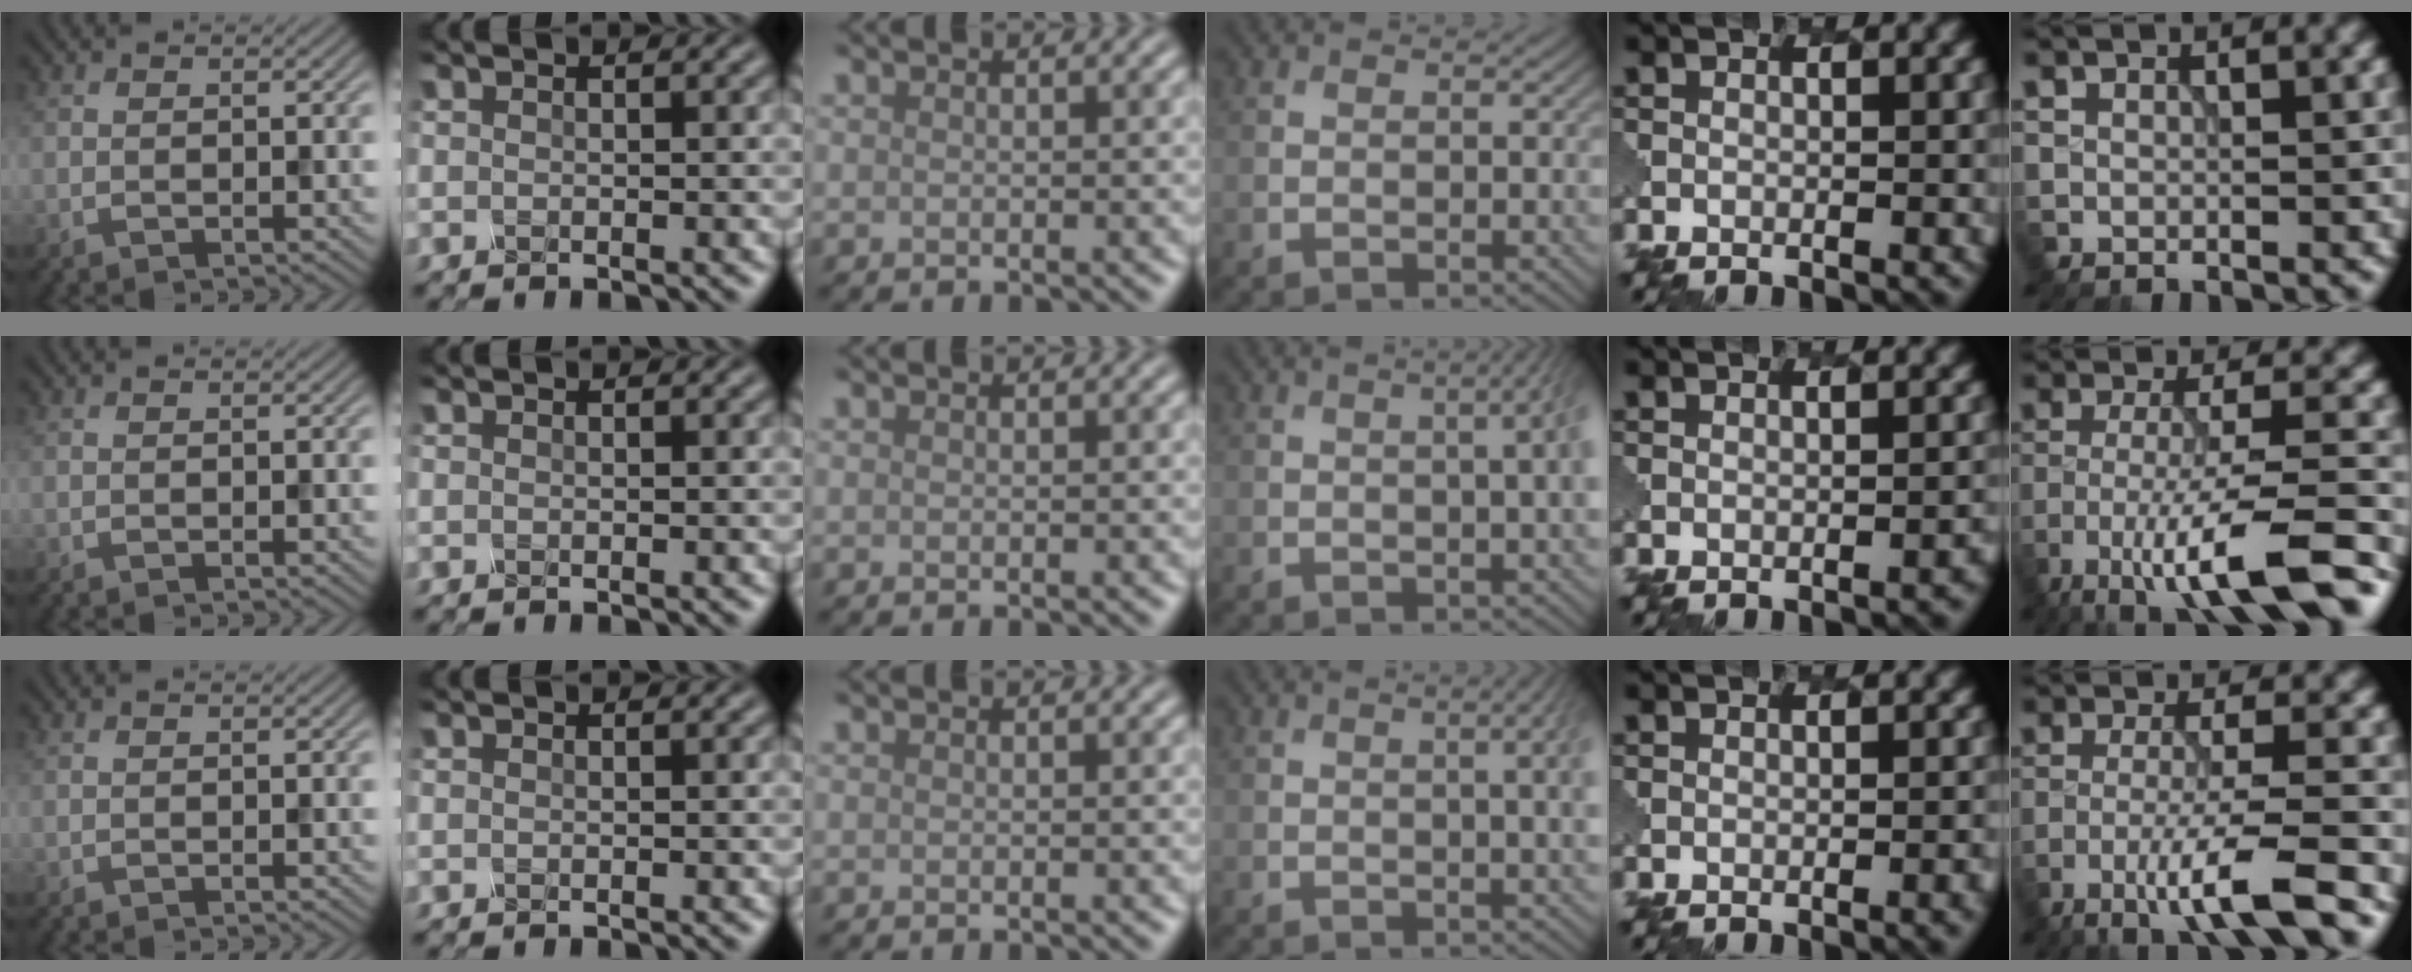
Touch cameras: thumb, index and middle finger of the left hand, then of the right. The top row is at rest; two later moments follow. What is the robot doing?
{"motion": "pour", "object": "mug"}